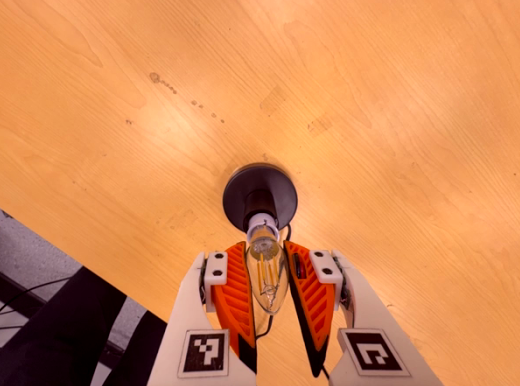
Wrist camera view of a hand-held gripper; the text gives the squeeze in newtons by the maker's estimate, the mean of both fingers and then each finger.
{"total": 11.9, "left": 11.5, "right": 12.4}